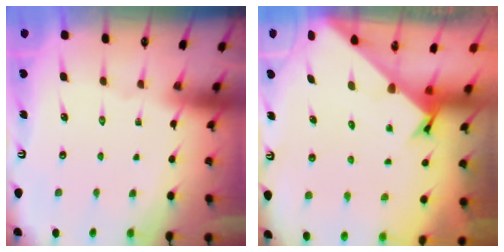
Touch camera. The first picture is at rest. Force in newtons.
{"total": 2.4, "press": 2.4, "slide": 0.2}